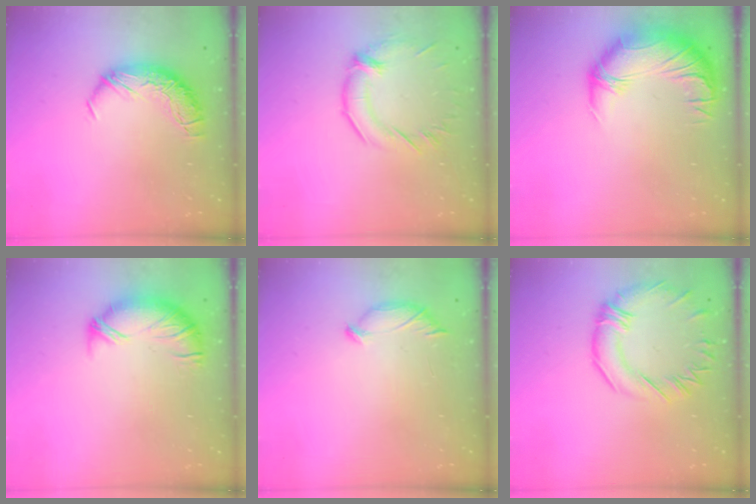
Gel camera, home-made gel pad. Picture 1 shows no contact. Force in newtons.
{"total": 1.5, "press": 0.3, "slide": 1.5}
{"total": 3.0, "press": 0.7, "slide": 2.9}
{"total": 4.5, "press": 4.0, "slide": 2.1}
{"total": 7.0, "press": 7.0, "slide": 0.4}
{"total": 3.6, "press": 3.2, "slide": 1.6}